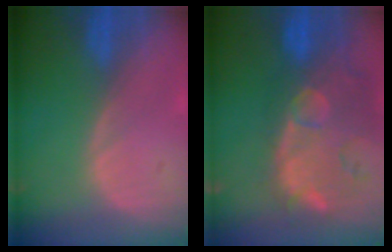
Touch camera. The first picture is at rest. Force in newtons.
{"total": 14.4, "press": 11.8, "slide": 8.3}